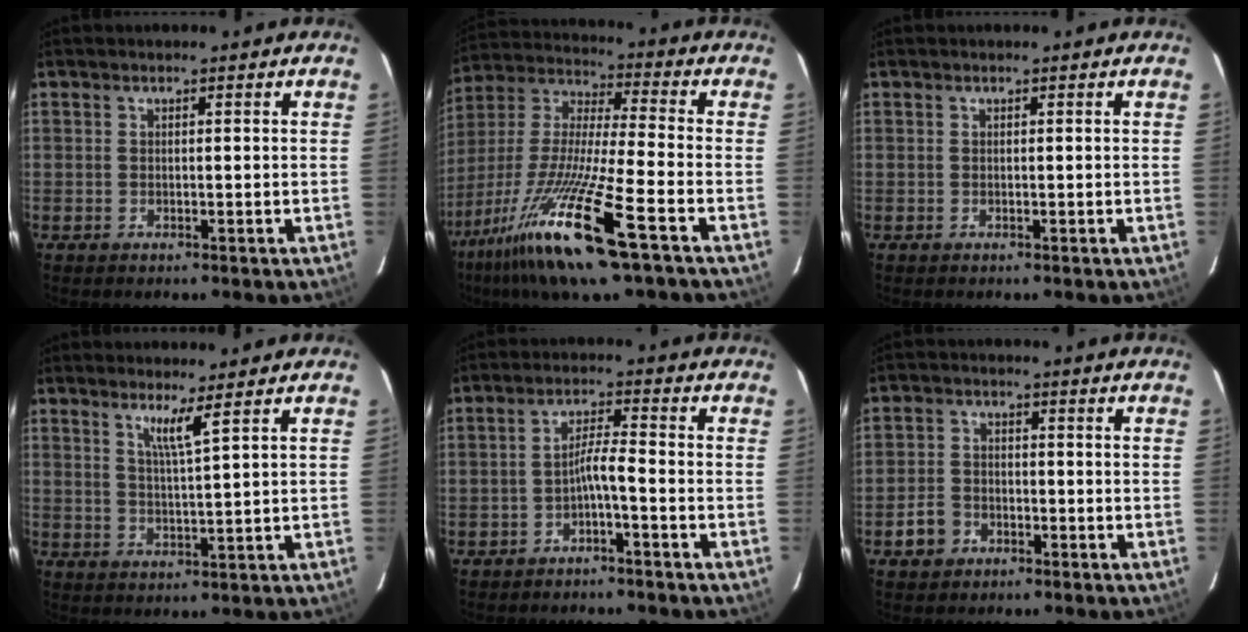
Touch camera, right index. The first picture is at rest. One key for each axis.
{"total": 21.3, "fx": -12.3, "fy": 1.5, "fz": 17.3, "tx": -0.354, "ty": -0.046, "tz": -0.233}
{"total": 0.0}
{"total": 3.8, "fx": 2.4, "fy": -0.8, "fz": 2.9, "tx": -0.055, "ty": -0.011, "tz": 0.042}
{"total": 3.6, "fx": -2.3, "fy": -0.1, "fz": 2.7, "tx": -0.063, "ty": 0.013, "tz": -0.041}
{"total": 4.9, "fx": -2.8, "fy": 3.8, "fz": 1.4, "tx": -0.041, "ty": 0.014, "tz": -0.046}